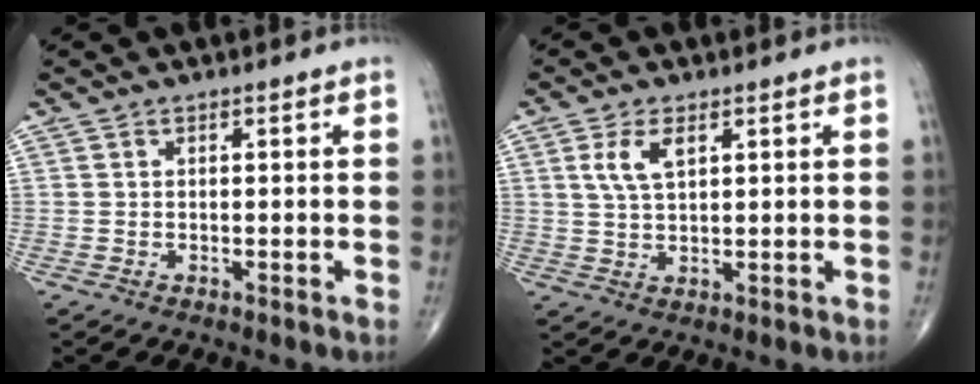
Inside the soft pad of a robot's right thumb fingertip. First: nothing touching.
{"total": 5.0, "force": [2.0, 2.3, 3.9], "torque": [-0.076, -0.002, 0.043]}